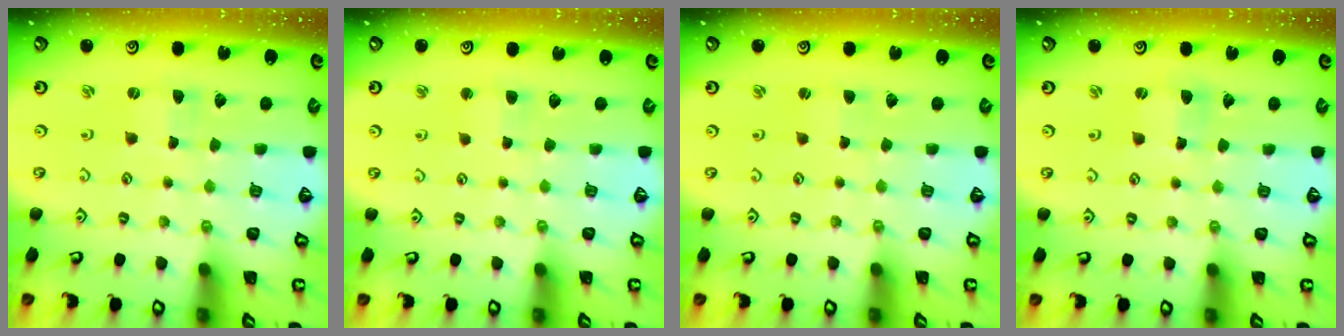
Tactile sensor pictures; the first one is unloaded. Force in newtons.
{"total": 2.7, "press": 2.7, "slide": 0.3}
{"total": 1.6, "press": 1.6, "slide": 0.3}
{"total": 2.5, "press": 2.5, "slide": 0.2}